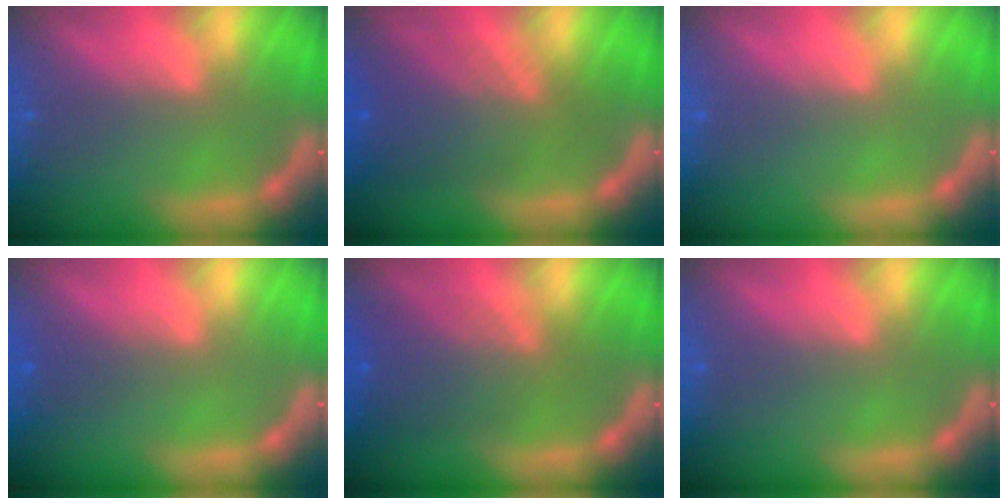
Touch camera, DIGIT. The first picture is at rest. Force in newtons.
{"total": 6.6}
{"total": 0.0}
{"total": 1.4}
{"total": 5.5}
{"total": 0.0}